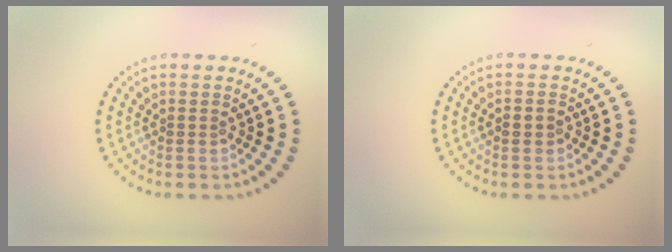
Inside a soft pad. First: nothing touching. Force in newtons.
{"total": 1.1, "press": 1.0, "slide": 0.4}